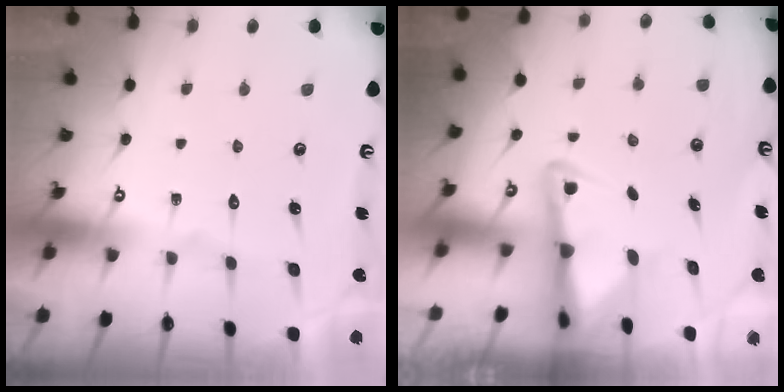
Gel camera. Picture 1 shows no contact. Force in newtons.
{"total": 3.6, "press": 3.6, "slide": 0.7}